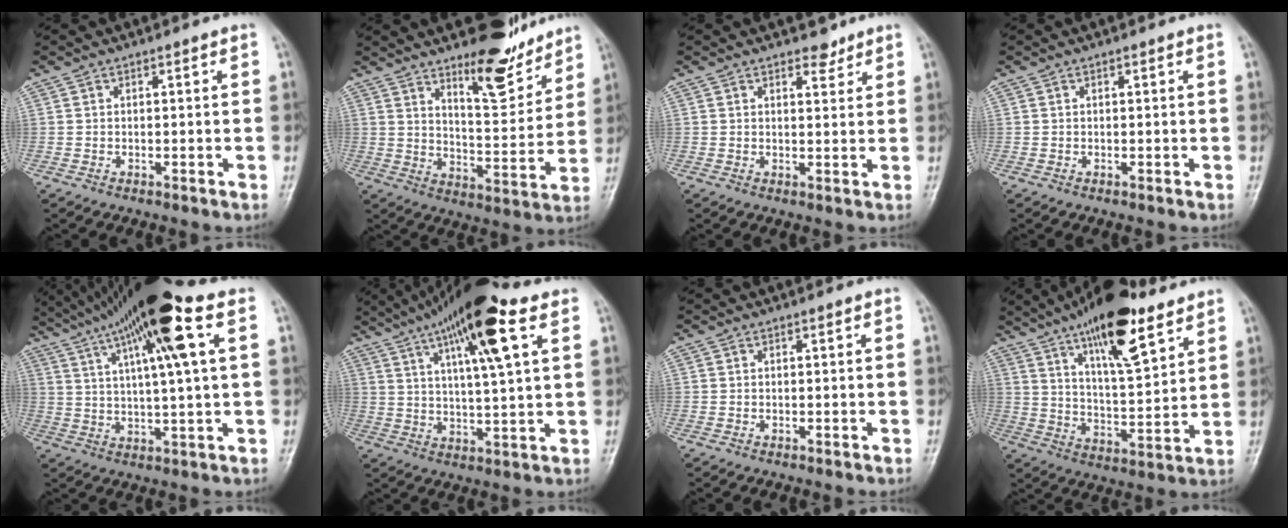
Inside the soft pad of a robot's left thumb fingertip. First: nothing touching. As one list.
[{"total": 12.6, "force": [9.5, 4.0, 7.1], "torque": [-0.075, -0.080, 0.153]}, {"total": 2.8, "force": [2.2, 1.4, 1.0], "torque": [0.001, -0.015, 0.031]}, {"total": 0.0}, {"total": 18.8, "force": [8.5, 2.5, 16.5], "torque": [-0.287, 0.013, 0.139]}, {"total": 17.4, "force": [8.6, 3.5, 14.6], "torque": [-0.236, -0.008, 0.141]}, {"total": 0.0}, {"total": 17.9, "force": [11.1, 5.5, 12.8], "torque": [-0.182, -0.053, 0.187]}]